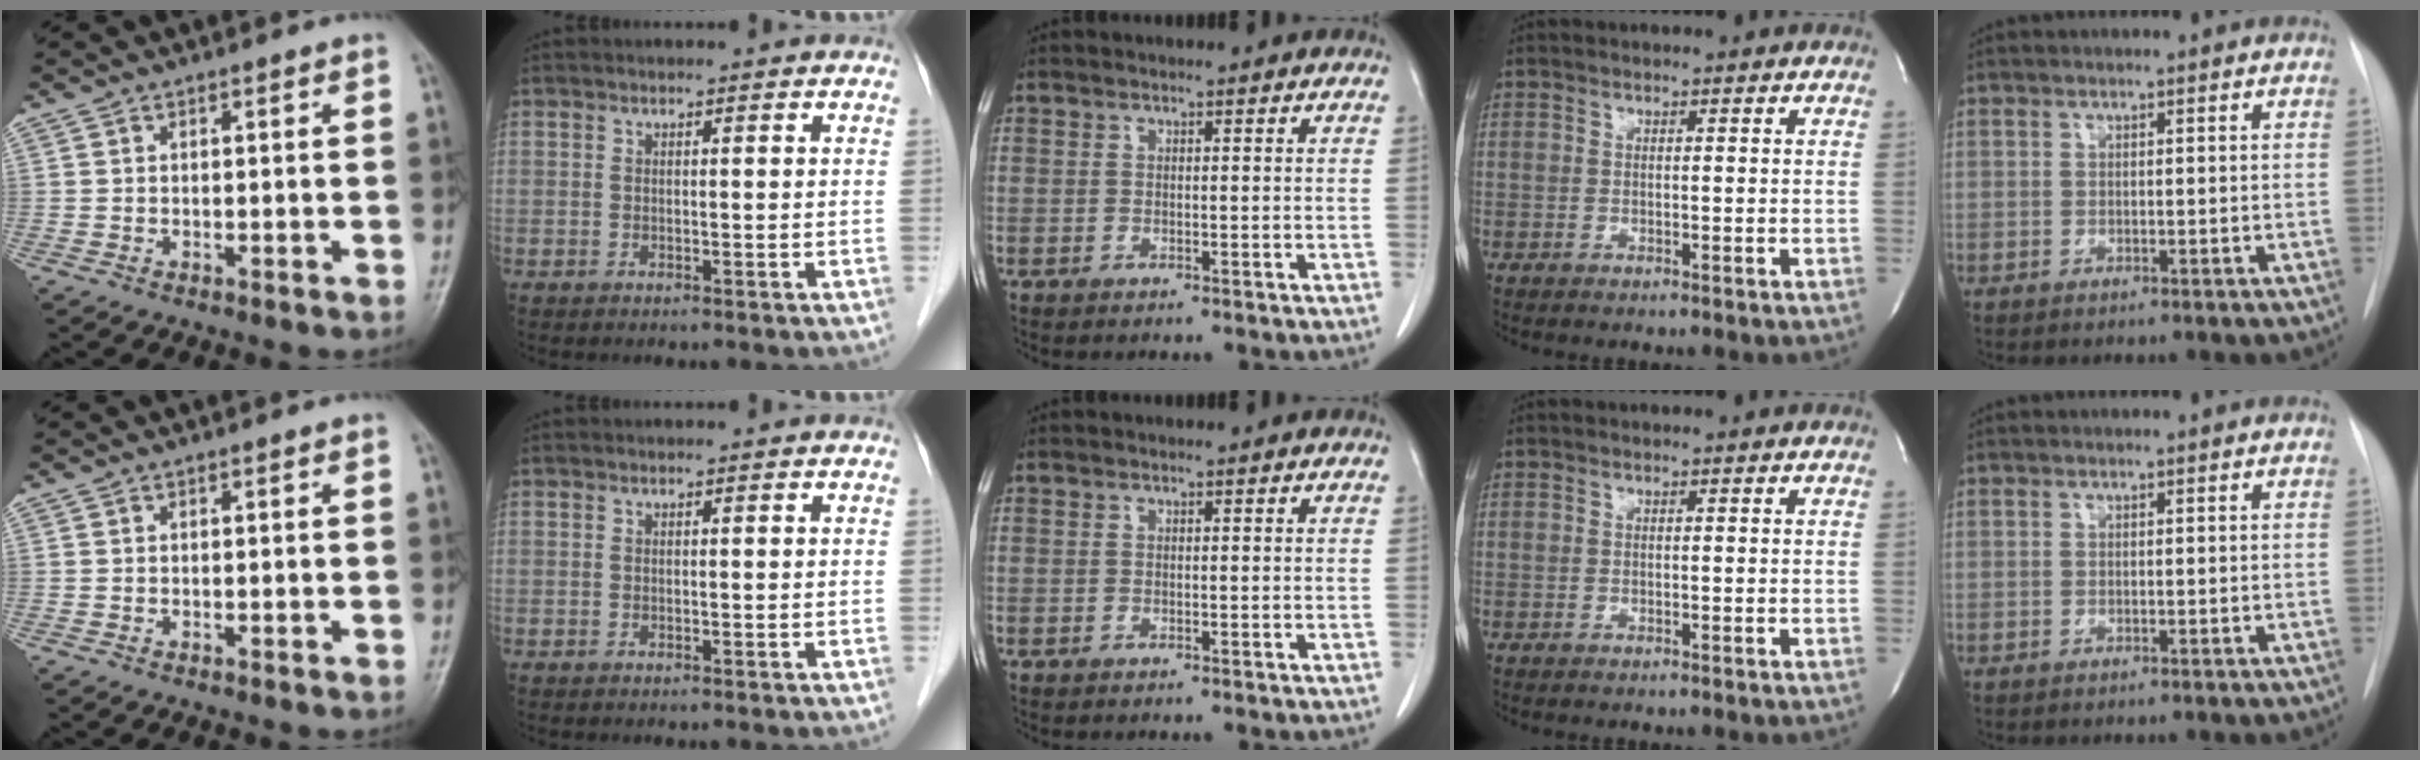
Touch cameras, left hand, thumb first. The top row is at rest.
{}